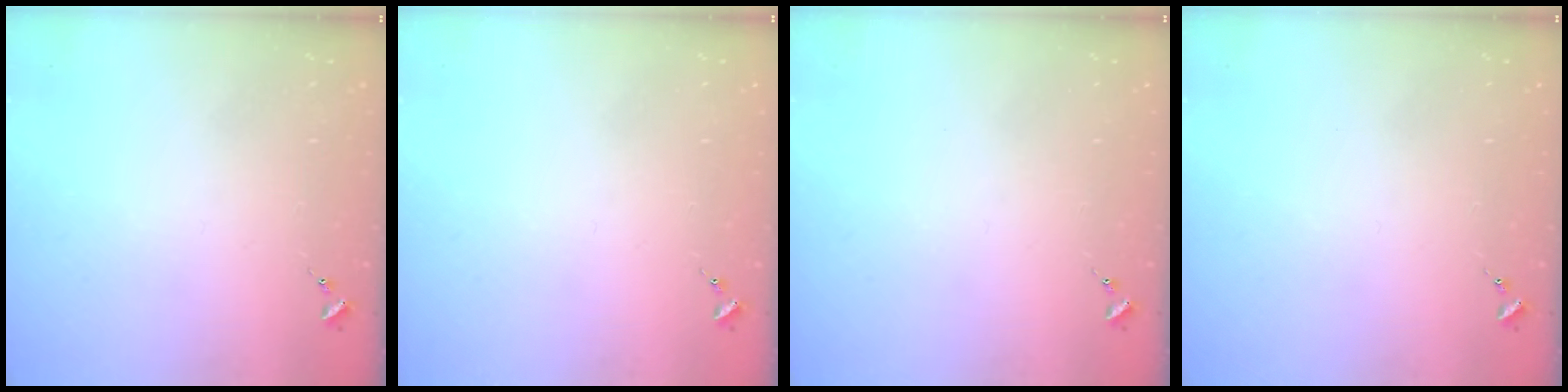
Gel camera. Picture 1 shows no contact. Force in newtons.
{"total": 0.0}
{"total": 0.0}
{"total": 0.0}